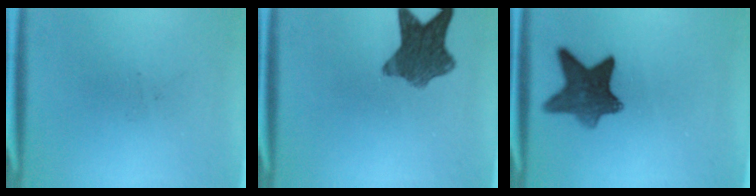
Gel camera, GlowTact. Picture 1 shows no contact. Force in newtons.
{"total": 8.5}
{"total": 9.3}